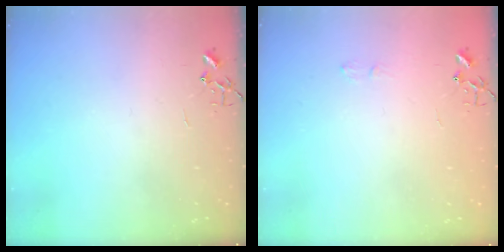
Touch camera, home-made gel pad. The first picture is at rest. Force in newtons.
{"total": 4.6, "press": 4.6, "slide": 0.7}